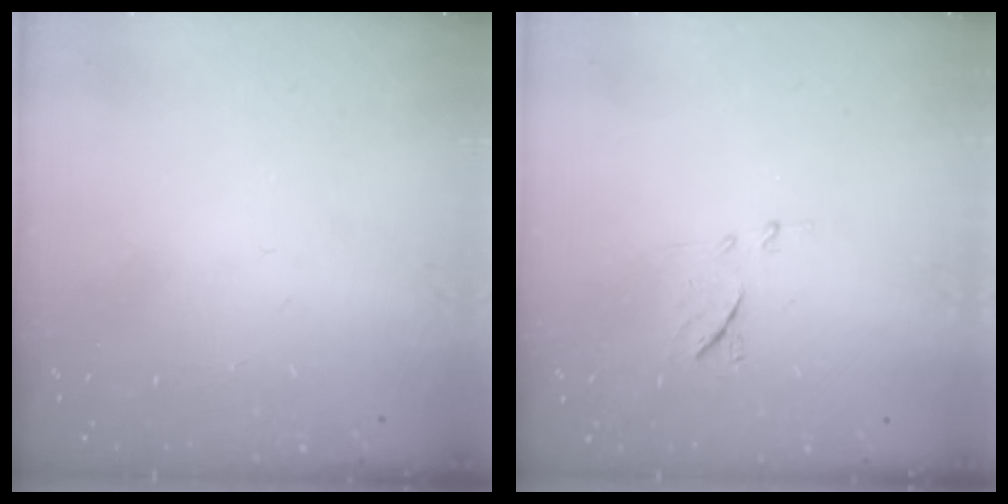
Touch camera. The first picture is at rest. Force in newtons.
{"total": 7.0, "press": 7.0, "slide": 0.6}